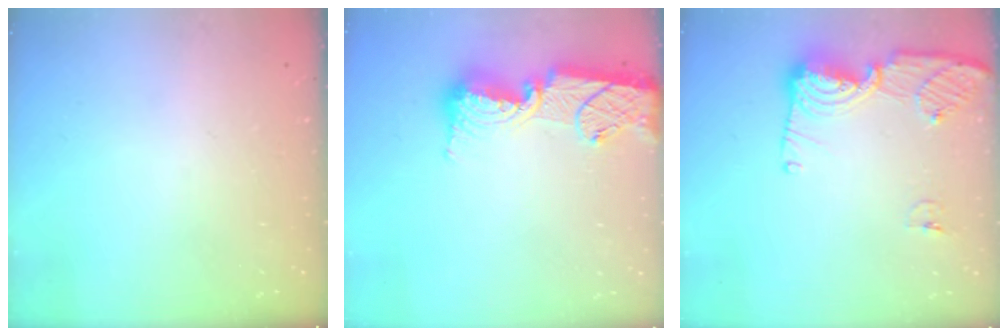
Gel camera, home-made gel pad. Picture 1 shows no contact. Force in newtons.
{"total": 16.0, "press": 15.9, "slide": 1.4}
{"total": 11.7, "press": 11.7, "slide": 1.2}